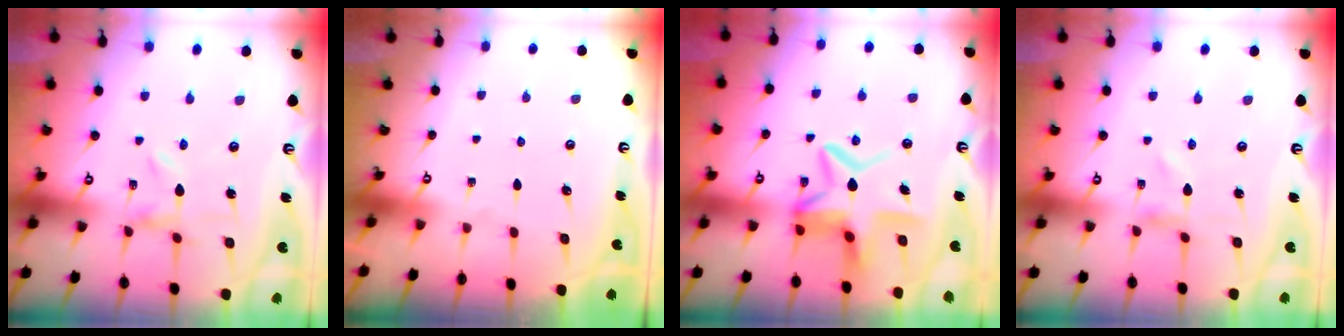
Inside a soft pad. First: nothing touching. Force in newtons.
{"total": 0.0}
{"total": 12.7, "press": 12.7, "slide": 1.2}
{"total": 0.0}